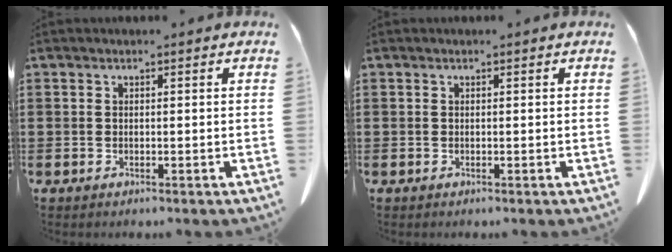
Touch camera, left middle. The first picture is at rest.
{"total": 0.0}